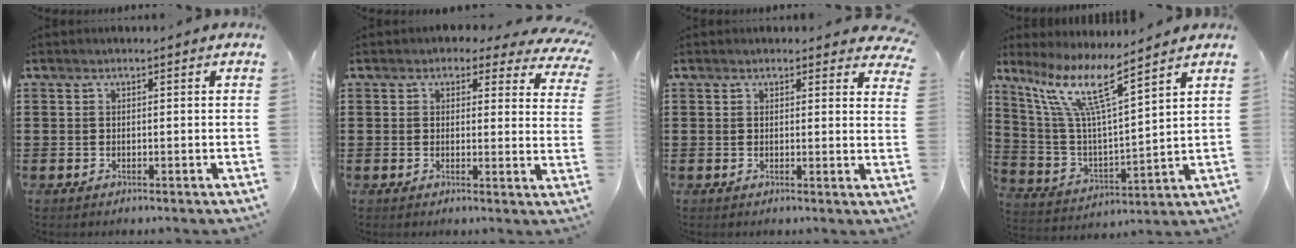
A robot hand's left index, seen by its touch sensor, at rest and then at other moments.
{"total": 2.8, "force": [2.0, 1.4, 1.3], "torque": [-0.030, -0.004, 0.032]}
{"total": 1.9, "force": [1.8, 0.5, 0.4], "torque": [-0.006, -0.004, 0.033]}
{"total": 11.1, "force": [7.7, 1.2, 8.0], "torque": [-0.180, -0.042, 0.130]}